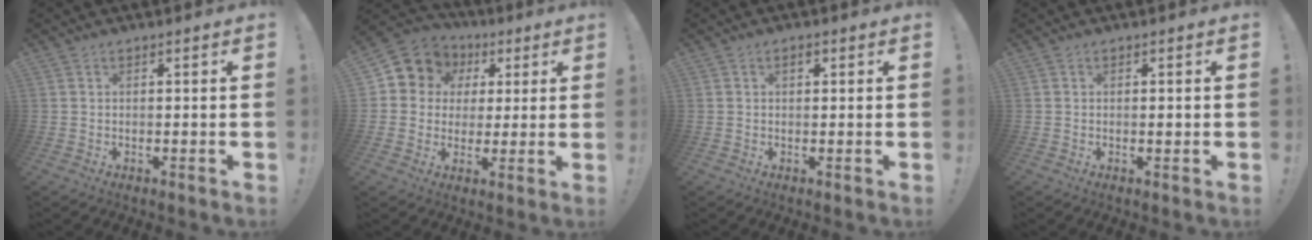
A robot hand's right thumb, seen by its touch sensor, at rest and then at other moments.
{"total": 8.9, "force": [3.1, 8.1, 2.1], "torque": [-0.031, -0.026, 0.063]}
{"total": 1.5, "force": [0.6, 0.8, 1.1], "torque": [-0.015, 0.001, 0.009]}
{"total": 0.5, "force": [-0.1, 0.2, 0.5], "torque": [0.000, -0.001, -0.004]}